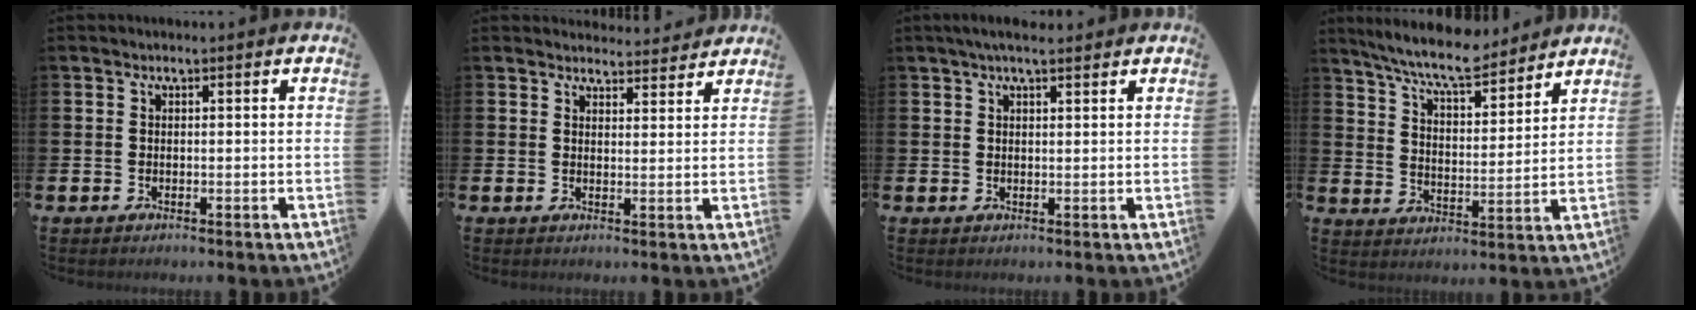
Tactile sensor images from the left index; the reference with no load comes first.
{"total": 3.3, "force": [3.3, 0.6, -0.1], "torque": [0.005, -0.023, 0.058]}
{"total": 3.2, "force": [2.5, 0.8, 1.9], "torque": [-0.032, -0.004, 0.042]}
{"total": 8.6, "force": [7.8, 1.3, 3.2], "torque": [-0.086, -0.041, 0.139]}